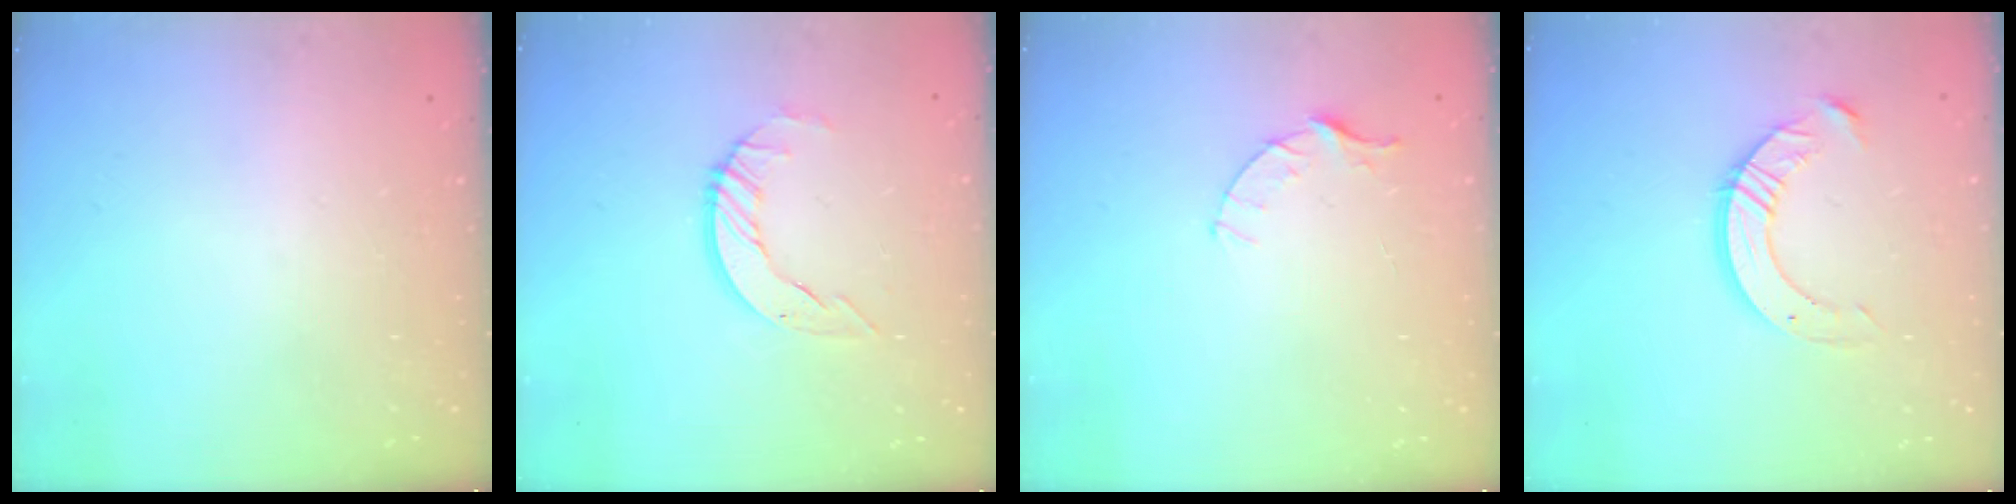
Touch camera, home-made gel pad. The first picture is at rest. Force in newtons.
{"total": 4.5, "press": 4.5, "slide": 0.4}
{"total": 3.4, "press": 3.4, "slide": 0.4}
{"total": 10.5, "press": 10.4, "slide": 0.9}